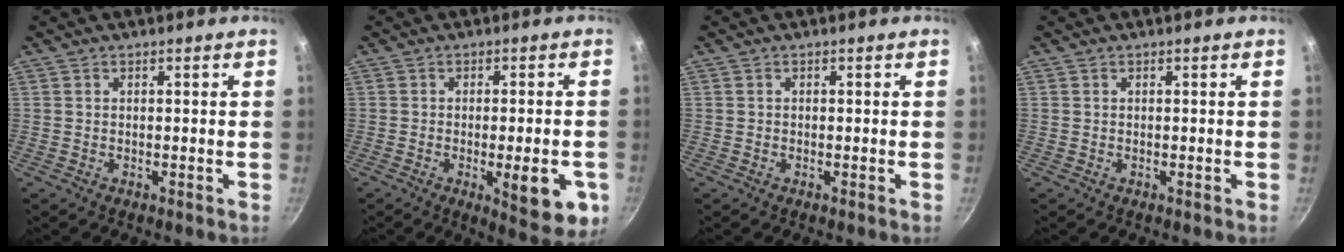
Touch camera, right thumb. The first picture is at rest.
{"total": 10.8, "force": [-3.3, 3.4, 9.8], "torque": [-0.104, 0.004, -0.036]}
{"total": 0.0}
{"total": 0.0}